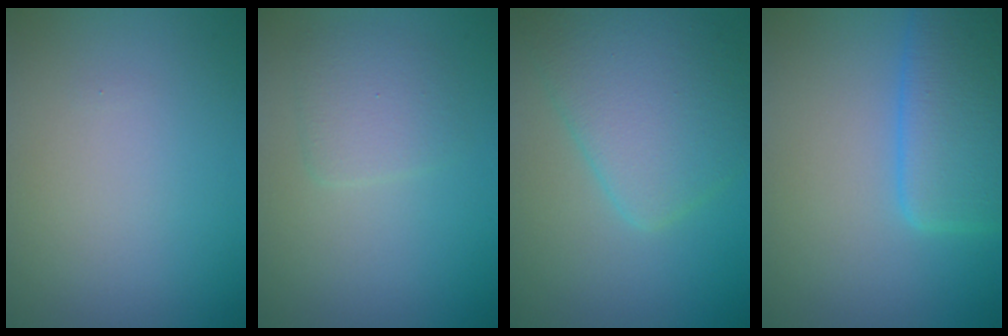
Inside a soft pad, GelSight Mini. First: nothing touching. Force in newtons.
{"total": 2.3, "press": 2.3, "slide": 0.1}
{"total": 6.3, "press": 6.3, "slide": 0.1}
{"total": 6.3, "press": 6.3, "slide": 0.4}